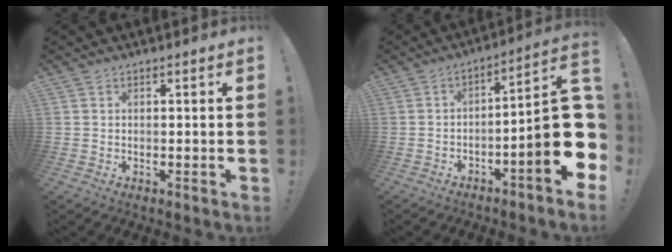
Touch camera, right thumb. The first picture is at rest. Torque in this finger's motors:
{"motor_torque": [2.25, 2.38, 1.50, -1.27, 0.24]}